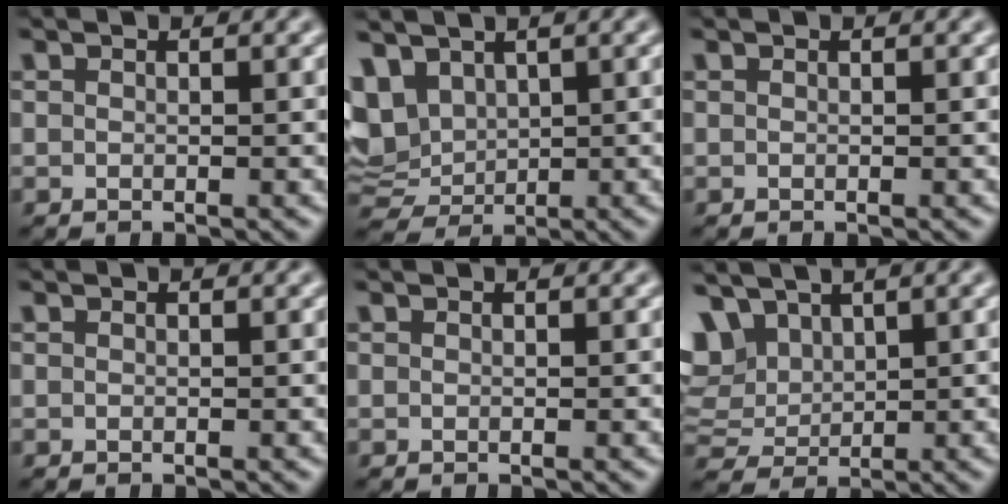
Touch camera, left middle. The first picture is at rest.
{"total": 5.9, "force": [2.2, 4.0, 3.8], "torque": [-0.104, 0.003, 0.047]}
{"total": 0.0}
{"total": 0.0}
{"total": 0.0}
{"total": 6.2, "force": [3.1, 3.8, 3.7], "torque": [-0.100, 0.017, 0.062]}